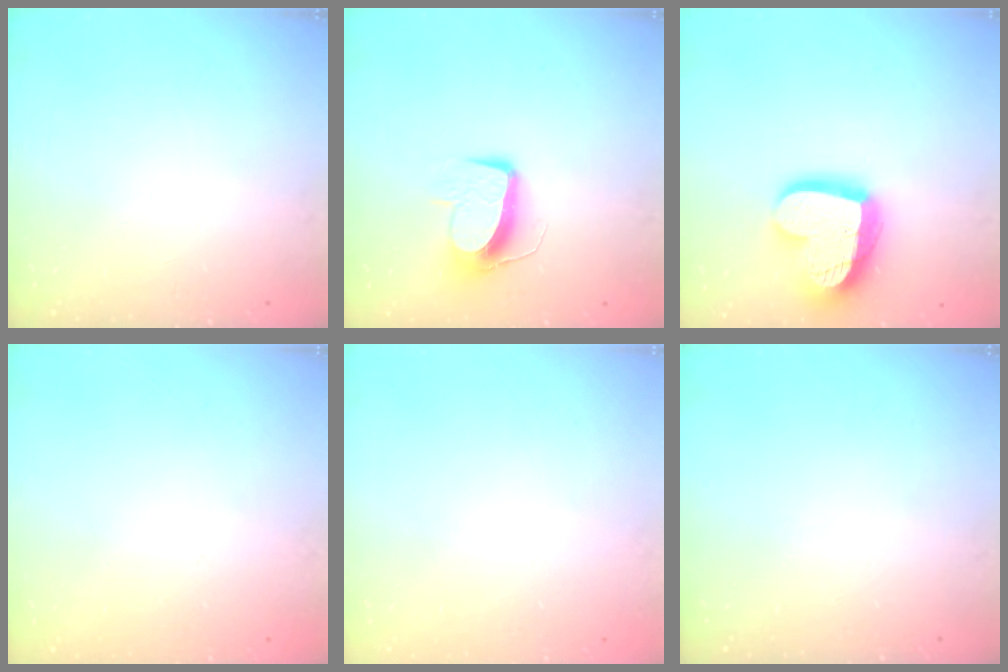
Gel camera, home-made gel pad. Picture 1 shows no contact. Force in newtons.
{"total": 10.5, "press": 10.5, "slide": 0.8}
{"total": 19.1, "press": 19.0, "slide": 2.0}
{"total": 0.0}
{"total": 0.0}
{"total": 0.0}